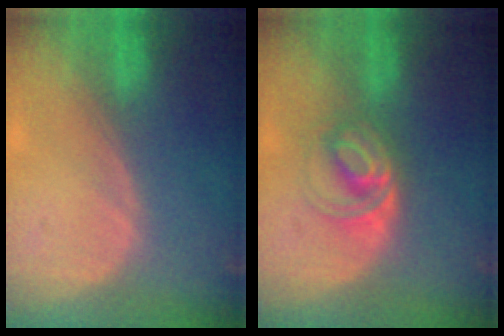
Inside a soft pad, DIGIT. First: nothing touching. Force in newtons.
{"total": 5.3, "press": 5.1, "slide": 1.1}